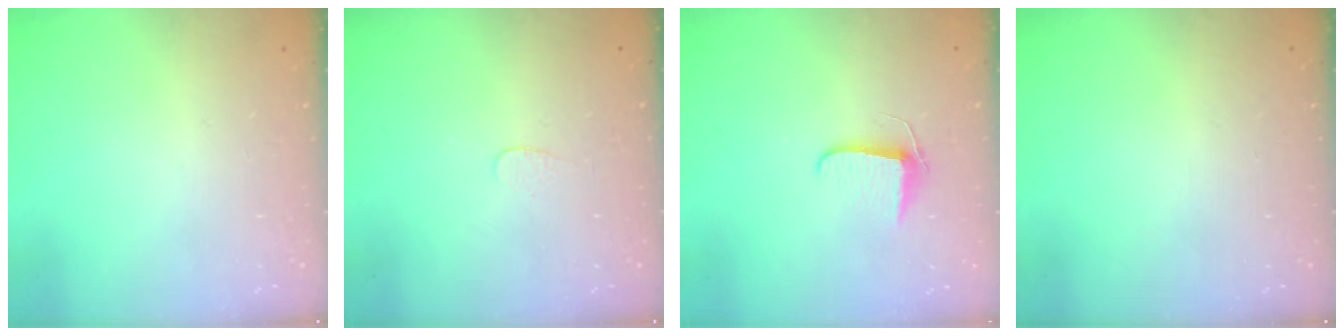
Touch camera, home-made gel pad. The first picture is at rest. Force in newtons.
{"total": 3.0, "press": 3.0, "slide": 0.2}
{"total": 6.3, "press": 6.2, "slide": 0.5}
{"total": 0.0}